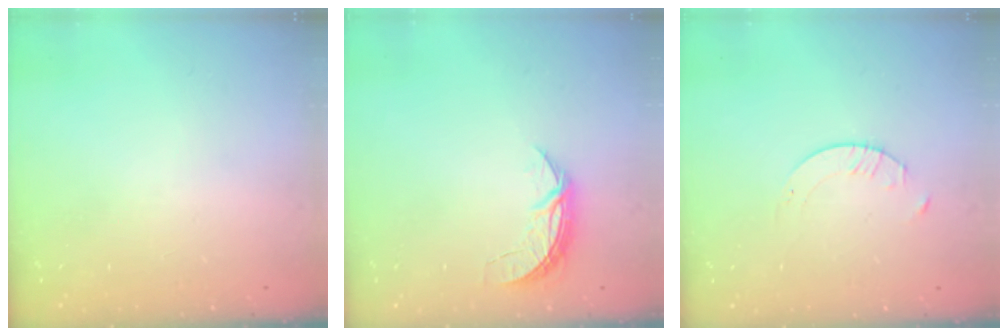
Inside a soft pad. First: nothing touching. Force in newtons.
{"total": 5.5, "press": 5.5, "slide": 0.3}
{"total": 1.6, "press": 1.6, "slide": 0.2}